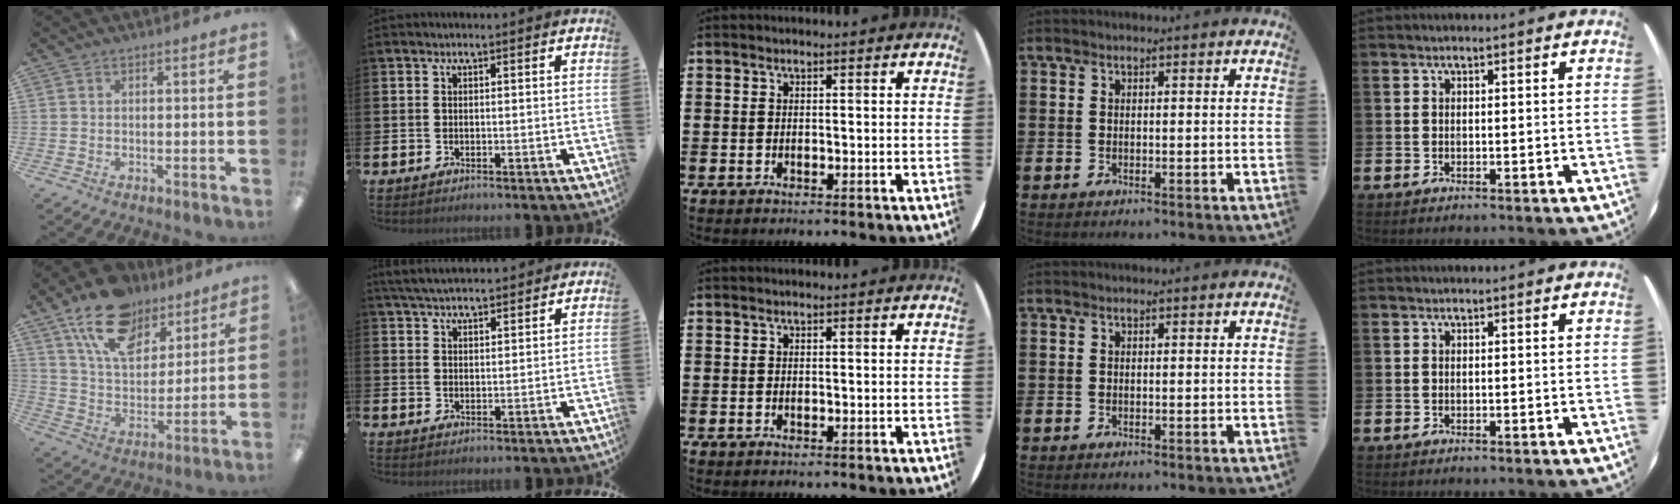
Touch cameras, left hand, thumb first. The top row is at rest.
{"thumb": {"total": 17.2, "force": [11.8, 9.3, 8.4], "torque": [-0.153, -0.052, 0.216]}, "index": {"total": 4.5, "force": [4.4, 0.6, 1.0], "torque": [-0.032, -0.015, 0.081]}}